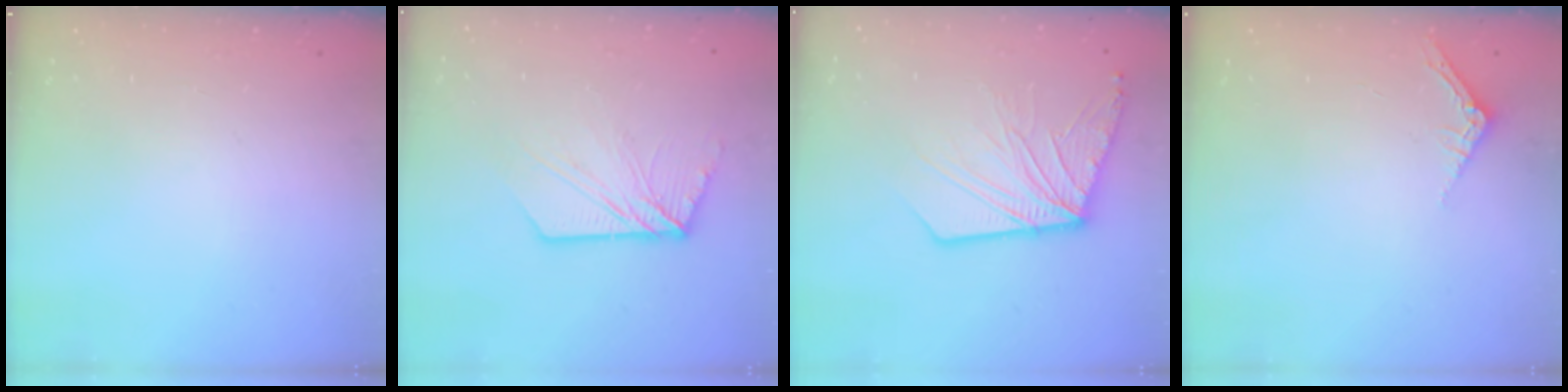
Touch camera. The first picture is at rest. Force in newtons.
{"total": 11.5, "press": 11.4, "slide": 1.0}
{"total": 14.4, "press": 14.4, "slide": 1.5}
{"total": 2.5, "press": 2.5, "slide": 0.2}